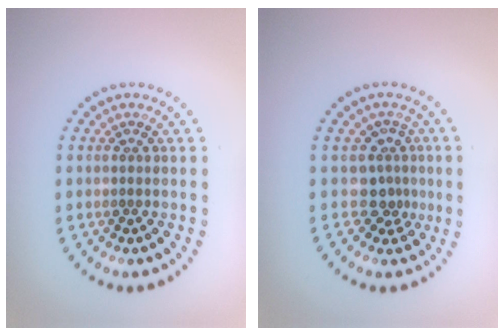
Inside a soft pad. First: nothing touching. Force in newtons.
{"total": 2.6, "press": 1.7, "slide": 2.0}